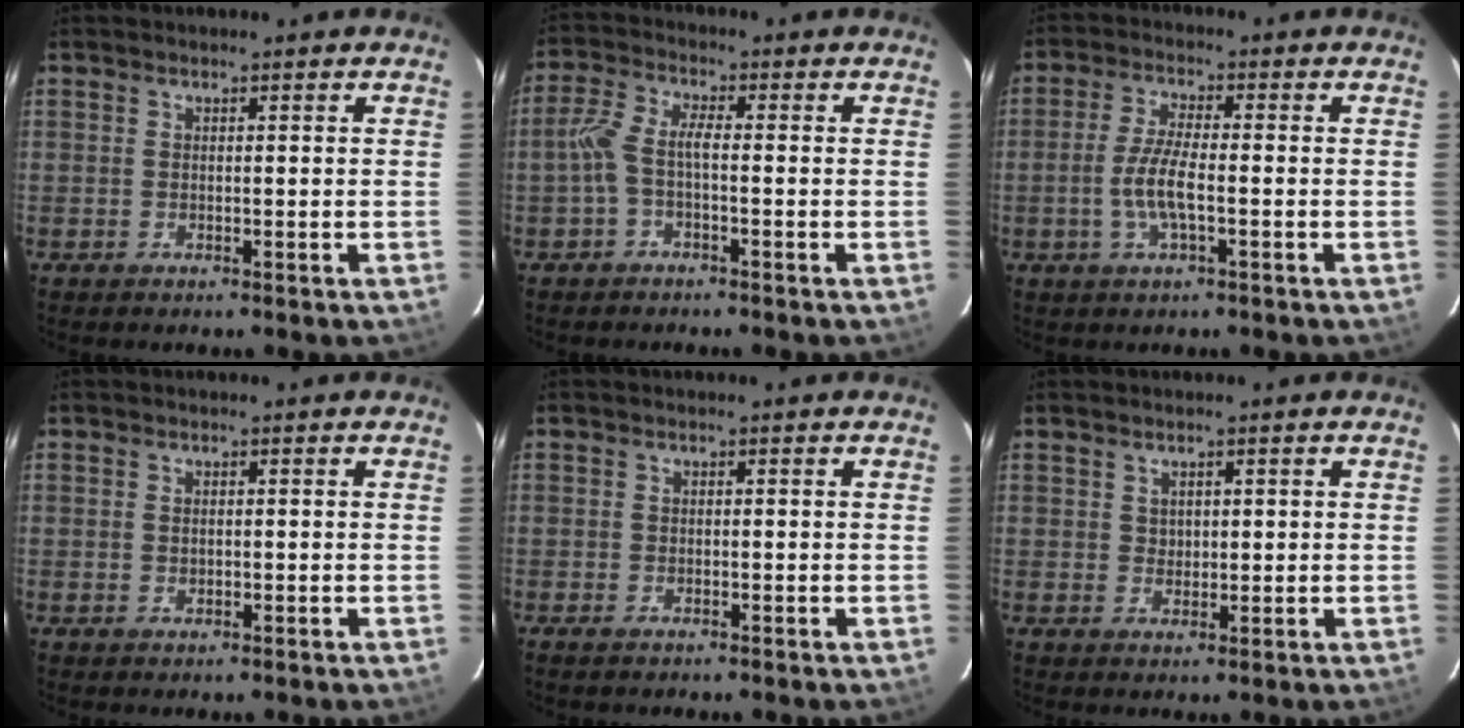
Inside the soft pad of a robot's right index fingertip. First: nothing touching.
{"total": 4.5, "force": [-1.4, 1.2, 4.1], "torque": [-0.097, 0.011, -0.030]}
{"total": 6.4, "force": [-1.6, 1.4, 6.1], "torque": [-0.127, -0.001, -0.034]}
{"total": 0.9, "force": [0.0, 0.7, 0.6], "torque": [-0.011, 0.001, 0.001]}
{"total": 1.1, "force": [-0.8, 0.5, 0.4], "torque": [-0.009, -0.003, -0.018]}
{"total": 1.8, "force": [0.8, 1.5, 0.6], "torque": [-0.005, 0.005, 0.016]}